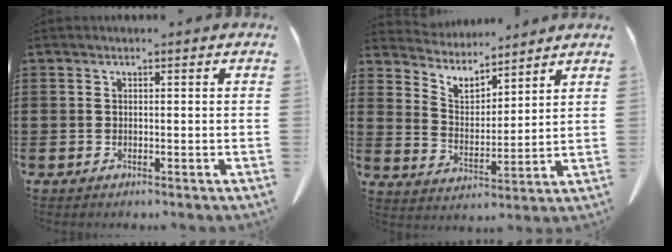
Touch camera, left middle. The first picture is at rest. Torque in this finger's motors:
{"motor_torque": [0.26, 0.13, 0.01, -0.01]}